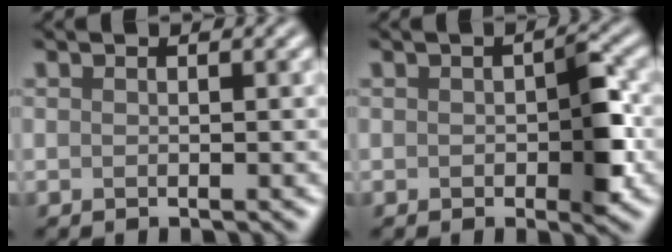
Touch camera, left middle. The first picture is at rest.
{"total": 3.7, "force": [-0.3, 1.7, 3.3], "torque": [-0.042, -0.001, -0.004]}